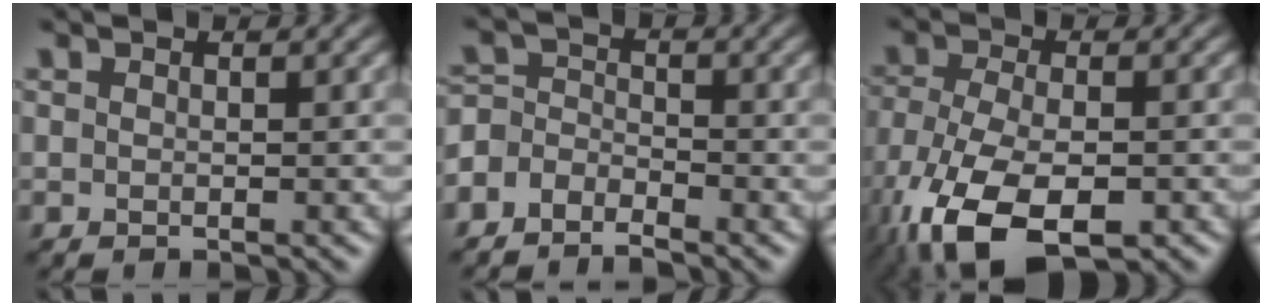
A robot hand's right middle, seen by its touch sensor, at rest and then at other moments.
{"total": 3.1, "force": [-2.6, 1.4, 1.0], "torque": [-0.019, 0.003, -0.060]}
{"total": 11.6, "force": [-6.5, 5.4, 7.9], "torque": [-0.175, -0.044, -0.110]}